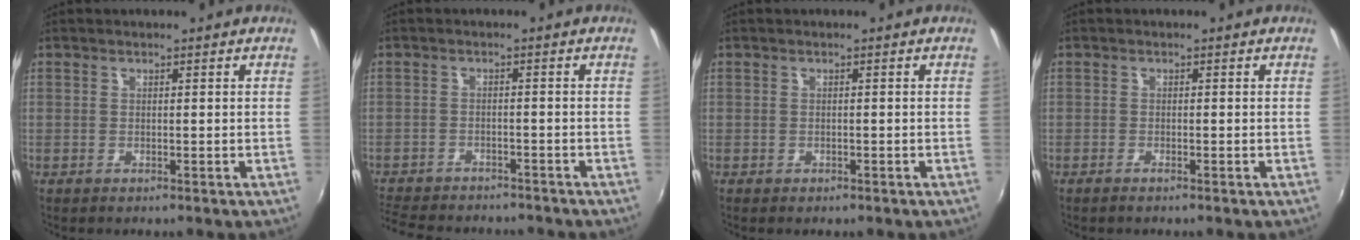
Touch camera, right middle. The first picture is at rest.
{"total": 12.1, "force": [-10.6, 3.9, 4.2], "torque": [-0.114, -0.015, -0.166]}
{"total": 1.1, "force": [-0.7, 0.7, 0.3], "torque": [-0.007, -0.003, -0.011]}
{"total": 0.9, "force": [-0.7, -0.3, 0.4], "torque": [-0.010, -0.002, -0.016]}